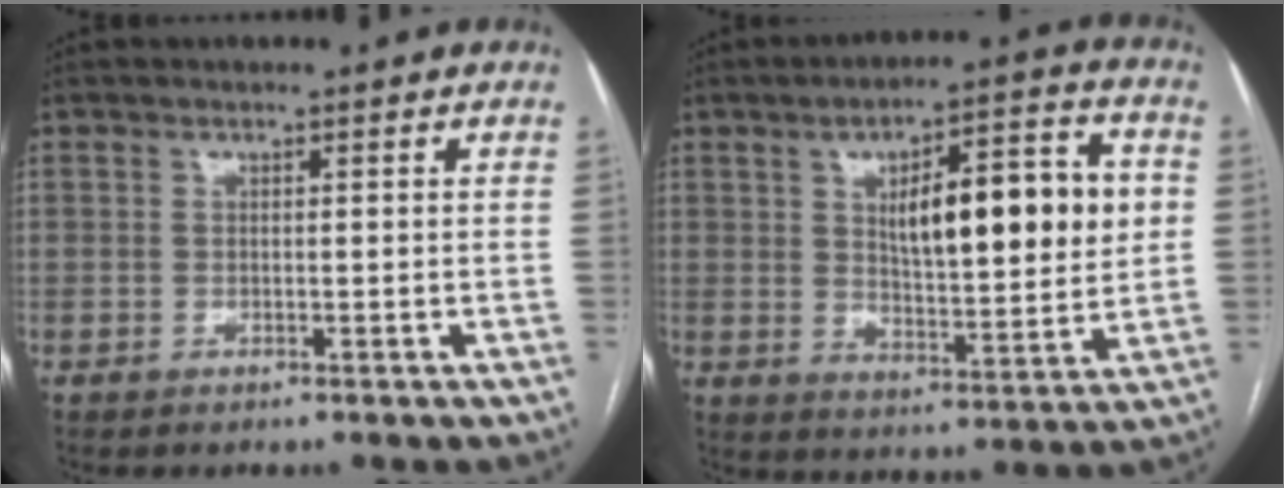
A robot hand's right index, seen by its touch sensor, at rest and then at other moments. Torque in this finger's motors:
{"motor_torque": [0.84, 0.34, 0.37, 0.15]}